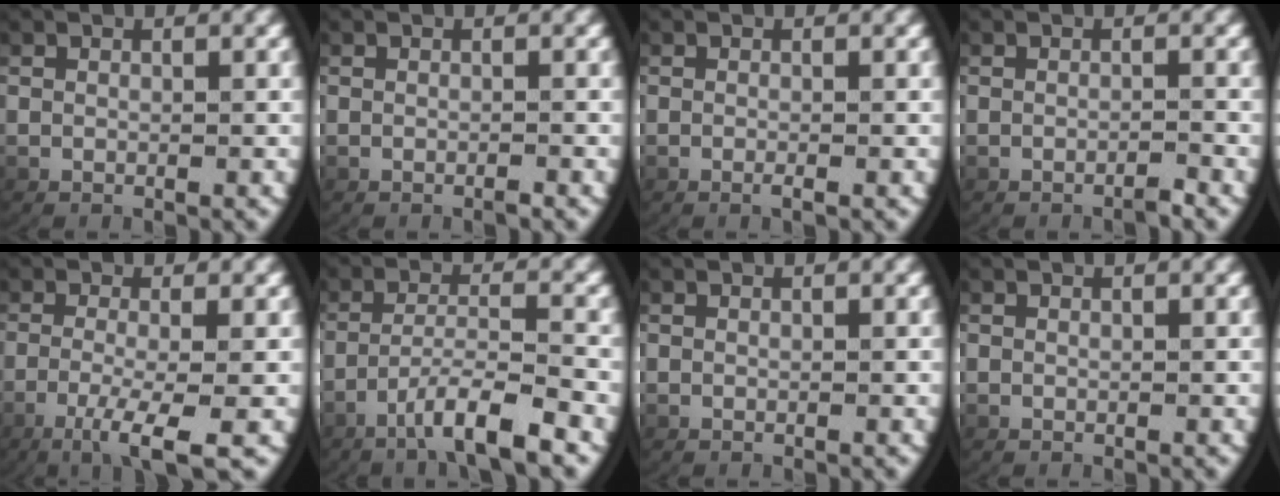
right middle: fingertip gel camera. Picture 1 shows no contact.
{"total": 0.6, "force": [-0.5, -0.3, 0.0], "torque": [0.001, 0.004, -0.010]}
{"total": 1.0, "force": [-0.7, 0.3, 0.6], "torque": [-0.013, 0.006, -0.015]}
{"total": 1.1, "force": [-1.0, -0.4, 0.1], "torque": [-0.001, 0.003, -0.018]}
{"total": 5.3, "force": [-2.9, 0.6, 4.3], "torque": [-0.087, -0.023, -0.035]}
{"total": 4.7, "force": [-2.9, 0.5, 3.6], "torque": [-0.070, -0.005, -0.043]}
{"total": 0.0}
{"total": 0.0}